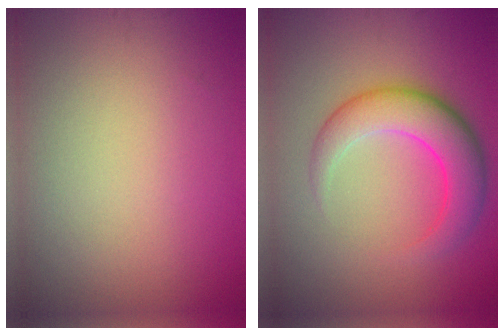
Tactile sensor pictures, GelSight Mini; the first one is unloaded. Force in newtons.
{"total": 5.8, "press": 5.8, "slide": 0.3}